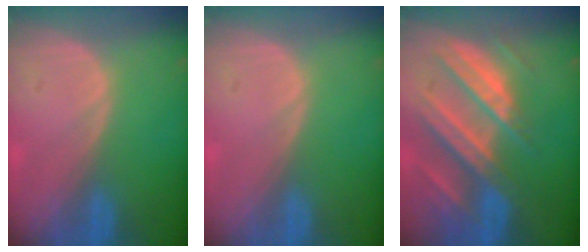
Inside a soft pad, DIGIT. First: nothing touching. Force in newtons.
{"total": 0.0}
{"total": 10.4, "press": 9.2, "slide": 4.9}